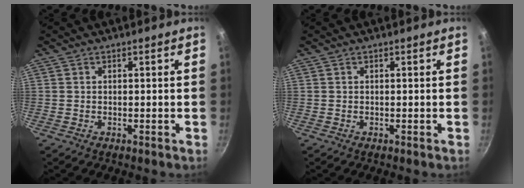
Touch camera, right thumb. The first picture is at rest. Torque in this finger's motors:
{"motor_torque": [-0.08, 0.08, 0.00, 0.00, 0.04]}